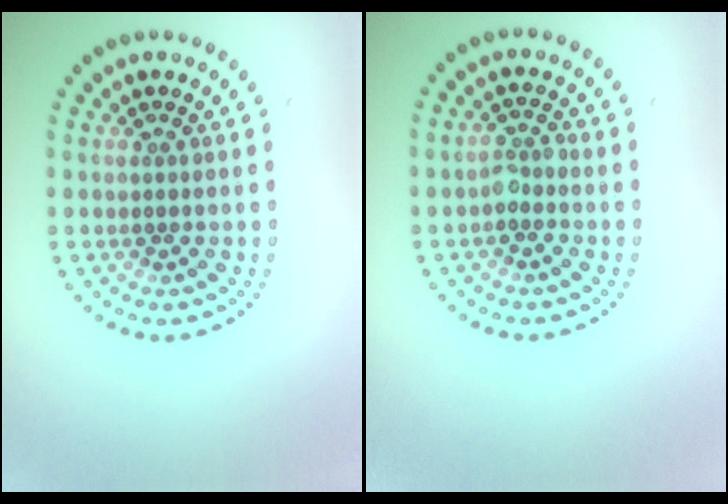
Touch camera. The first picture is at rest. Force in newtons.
{"total": 1.6, "press": 1.4, "slide": 0.9}